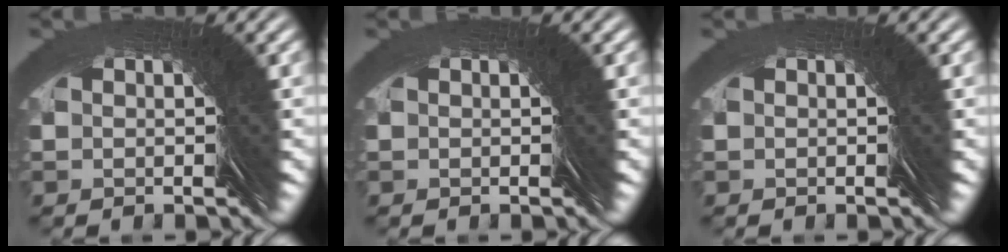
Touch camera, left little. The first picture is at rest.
{"total": 0.0}
{"total": 0.0}